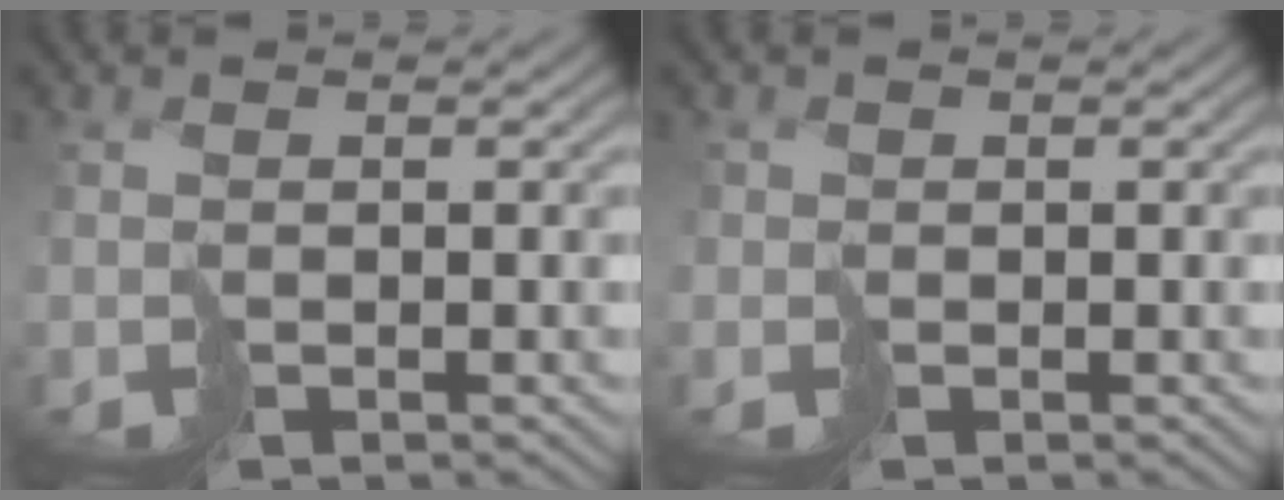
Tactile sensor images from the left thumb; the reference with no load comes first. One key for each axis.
{"total": 1.0, "fx": 0.1, "fy": 0.4, "fz": -0.9, "tx": 0.026, "ty": 0.001, "tz": -0.002}